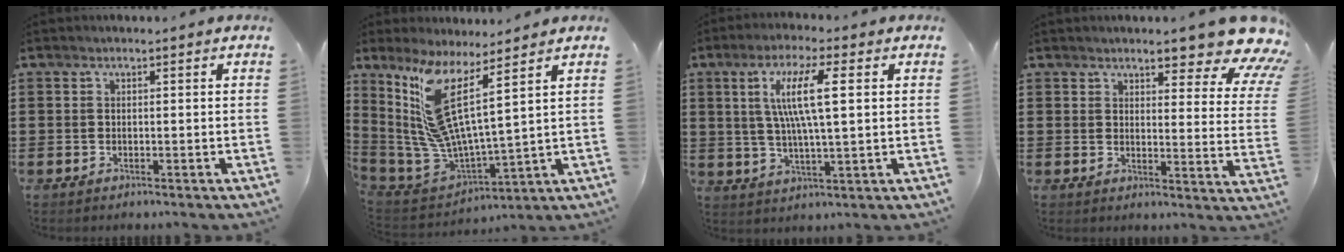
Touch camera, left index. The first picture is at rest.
{"total": 12.1, "force": [6.0, 1.7, 10.4], "torque": [-0.256, -0.071, 0.091]}
{"total": 9.0, "force": [2.4, 1.6, 8.5], "torque": [-0.177, 0.001, 0.035]}
{"total": 8.4, "force": [6.7, 1.7, 4.8], "torque": [-0.074, -0.039, 0.113]}